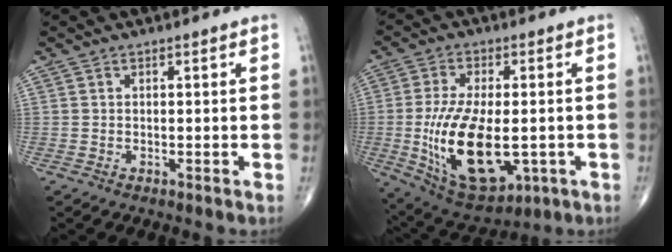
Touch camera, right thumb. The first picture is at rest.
{"total": 18.9, "force": [-3.1, 9.4, 16.1], "torque": [-0.293, -0.012, -0.028]}